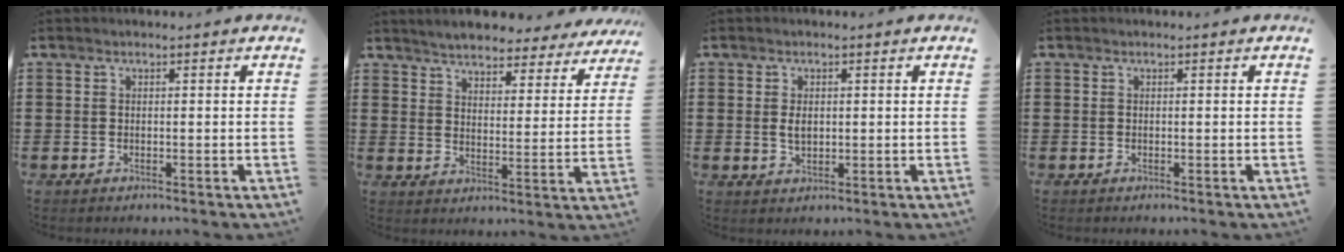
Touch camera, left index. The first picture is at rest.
{"total": 5.1, "force": [5.0, 0.2, 0.7], "torque": [-0.037, -0.028, 0.086]}
{"total": 2.3, "force": [0.3, 1.3, 1.8], "torque": [-0.039, 0.005, 0.005]}
{"total": 0.0}